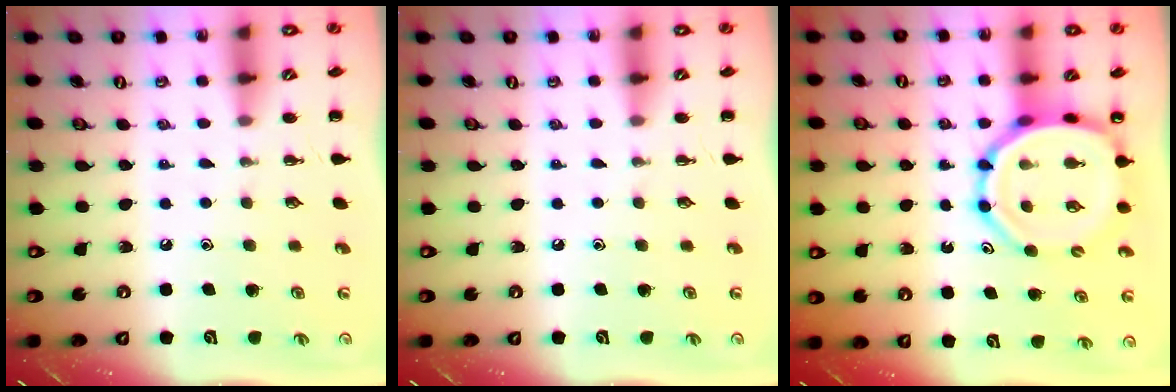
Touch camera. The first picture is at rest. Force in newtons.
{"total": 0.0}
{"total": 12.5, "press": 11.9, "slide": 3.7}